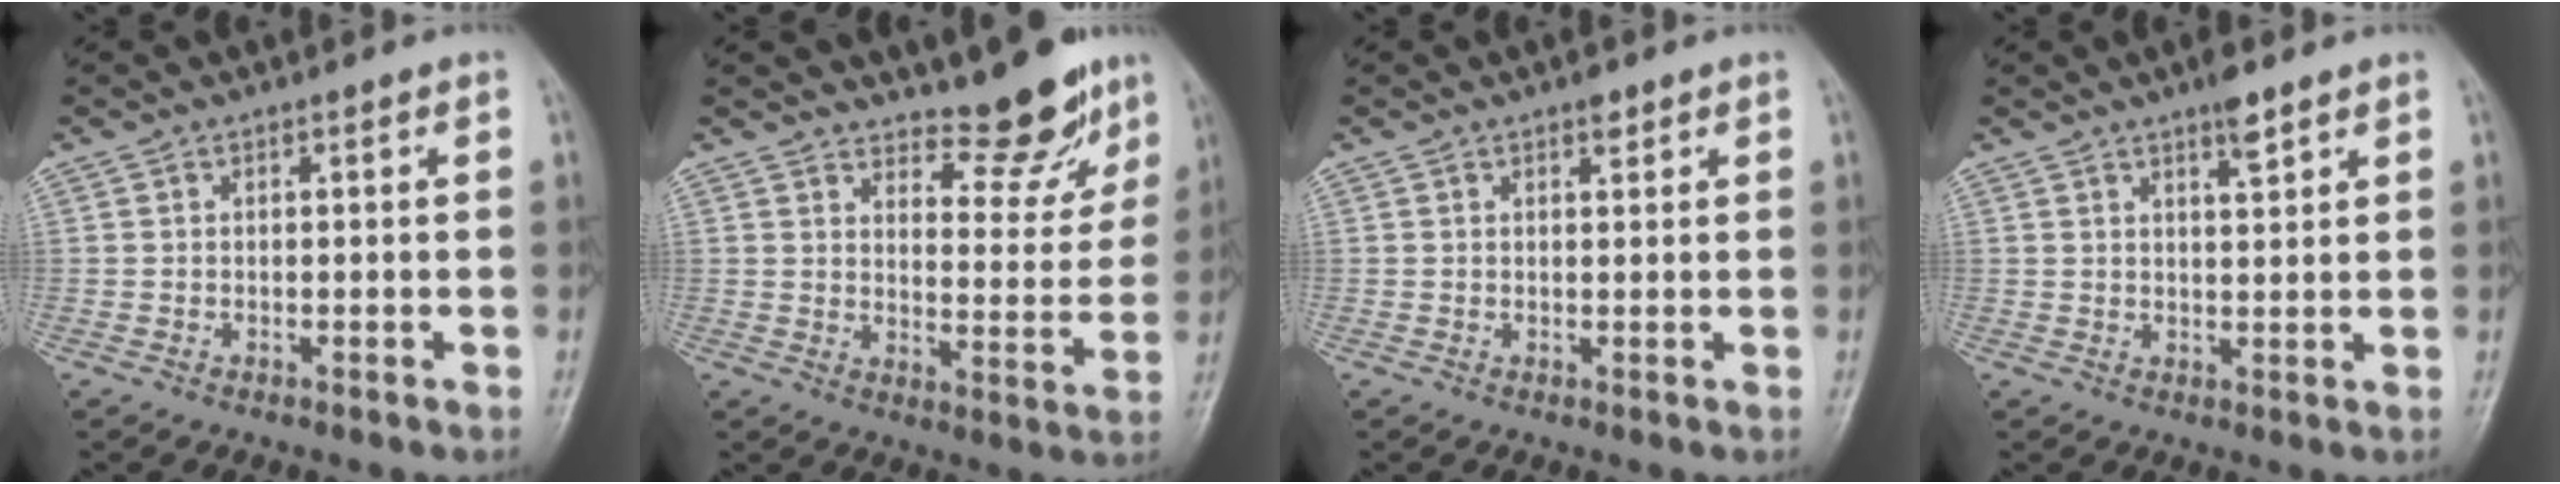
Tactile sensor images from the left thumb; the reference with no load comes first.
{"total": 10.7, "force": [9.0, 3.5, 4.6], "torque": [-0.031, -0.075, 0.129]}
{"total": 1.6, "force": [1.1, 0.7, 0.9], "torque": [-0.007, -0.004, 0.014]}
{"total": 3.8, "force": [2.6, 0.8, 2.6], "torque": [-0.036, -0.013, 0.042]}